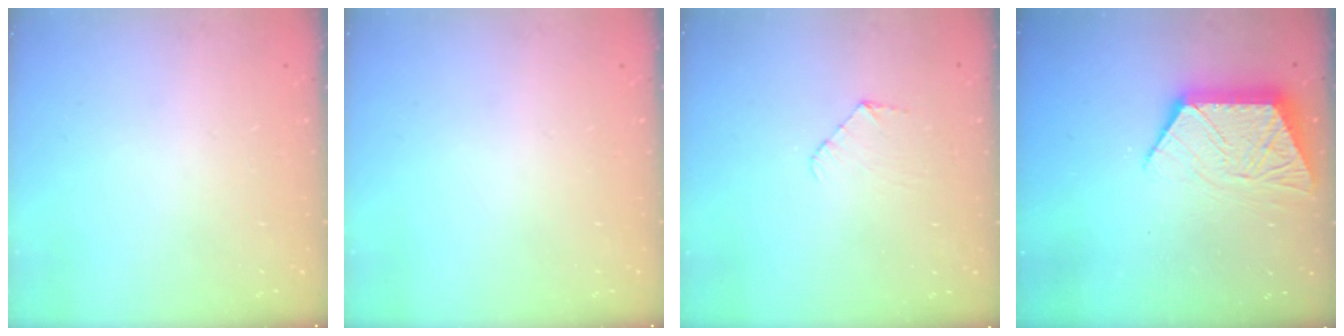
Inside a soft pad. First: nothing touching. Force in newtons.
{"total": 0.0}
{"total": 4.4, "press": 4.4, "slide": 0.4}
{"total": 10.9, "press": 10.9, "slide": 0.7}